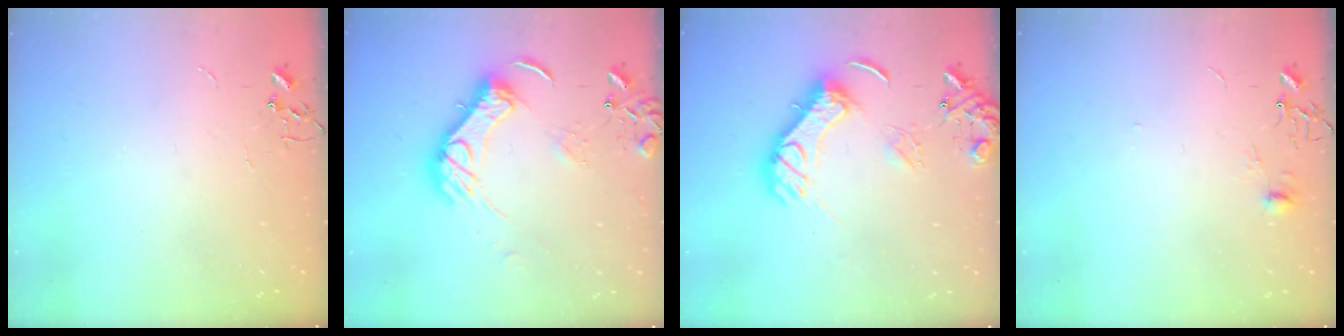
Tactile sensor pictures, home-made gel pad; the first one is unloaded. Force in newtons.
{"total": 14.6, "press": 14.6, "slide": 1.1}
{"total": 16.7, "press": 16.7, "slide": 1.5}
{"total": 5.5, "press": 5.5, "slide": 0.6}